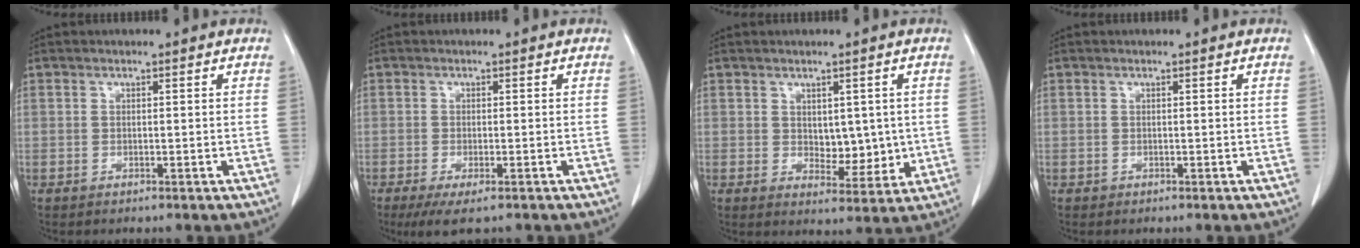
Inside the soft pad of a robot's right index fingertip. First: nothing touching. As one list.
[{"total": 5.2, "force": [-3.6, 1.2, 3.5], "torque": [-0.054, -0.014, -0.054]}, {"total": 5.1, "force": [0.5, 3.1, 4.1], "torque": [-0.050, -0.007, 0.020]}, {"total": 0.0}]